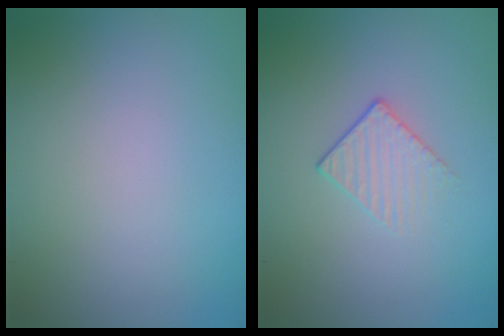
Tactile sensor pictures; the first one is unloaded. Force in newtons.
{"total": 1.5, "press": 0.9, "slide": 1.2}